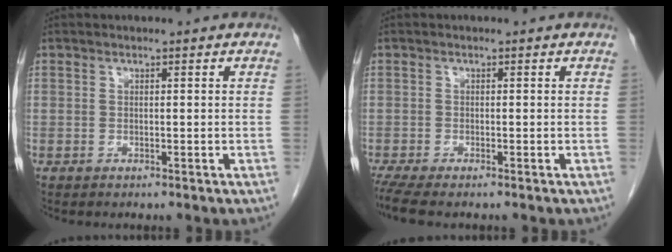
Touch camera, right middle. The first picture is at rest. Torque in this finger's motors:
{"motor_torque": [0.65, -0.44, 0.03, 0.05]}